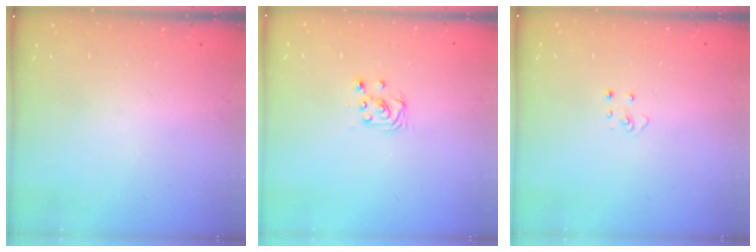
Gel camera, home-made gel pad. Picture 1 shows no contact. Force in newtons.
{"total": 3.6, "press": 3.6, "slide": 0.3}
{"total": 3.4, "press": 3.4, "slide": 0.1}